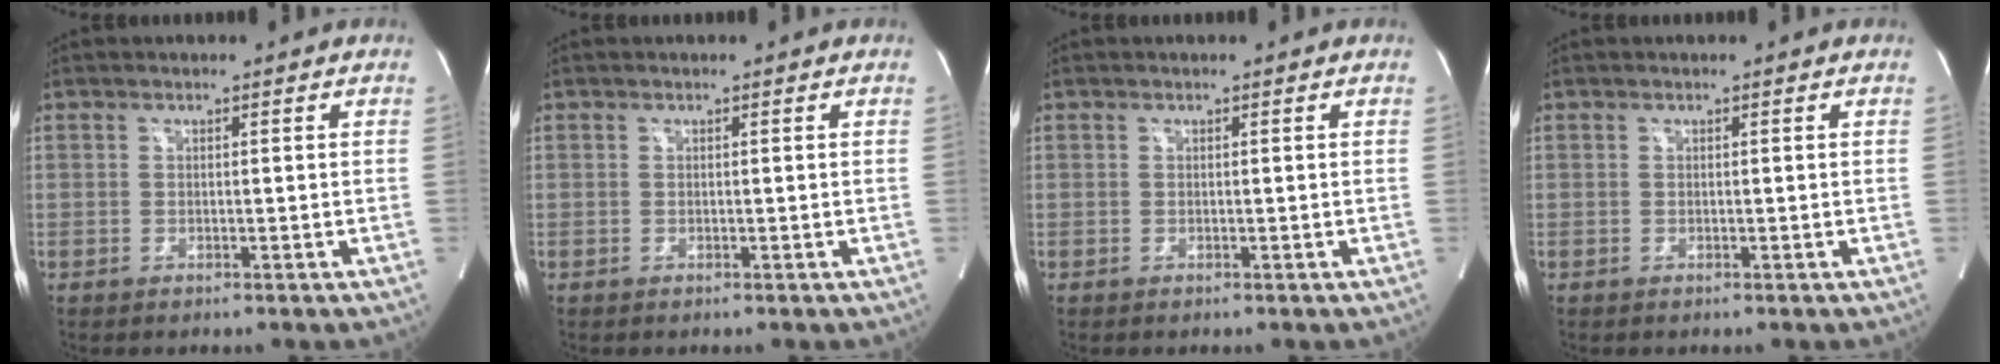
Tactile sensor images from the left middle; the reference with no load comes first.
{"total": 0.0}
{"total": 0.0}
{"total": 0.0}